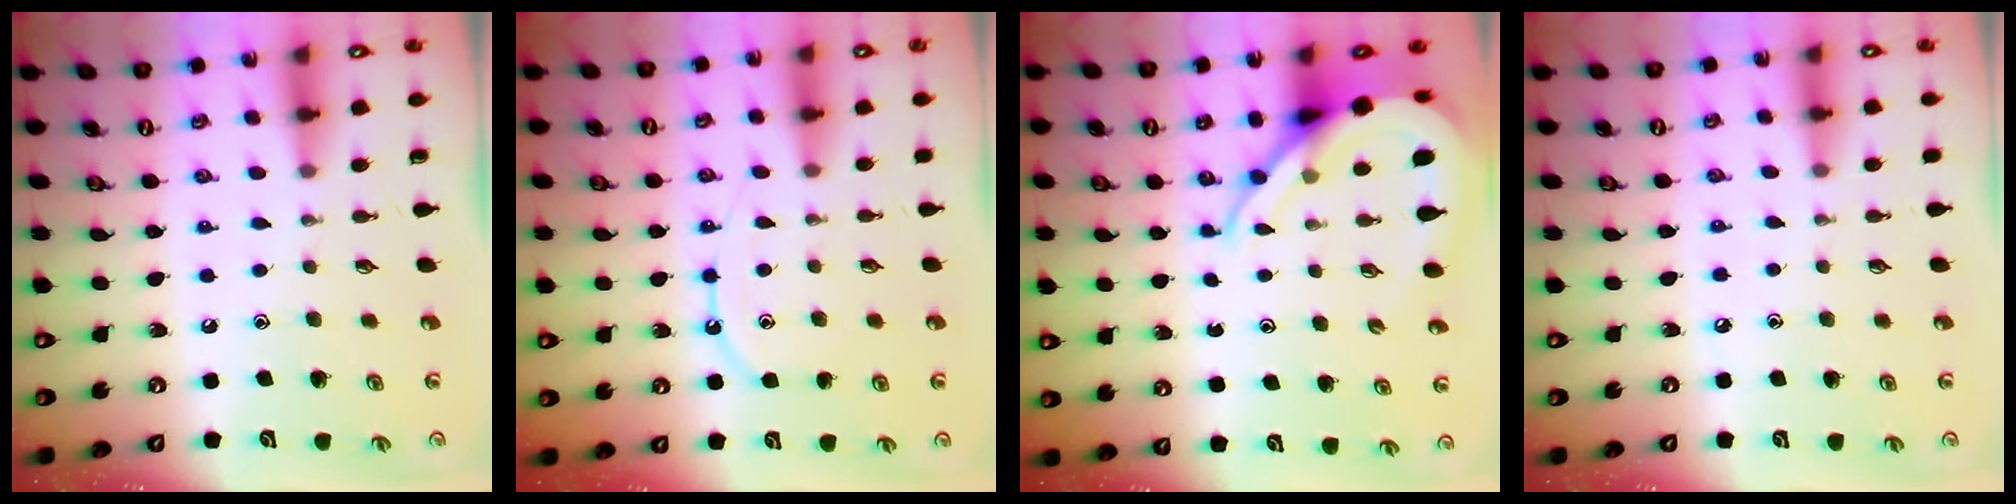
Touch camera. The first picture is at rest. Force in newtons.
{"total": 8.5, "press": 8.5, "slide": 0.8}
{"total": 10.9, "press": 10.8, "slide": 0.9}
{"total": 2.3, "press": 2.3, "slide": 0.4}